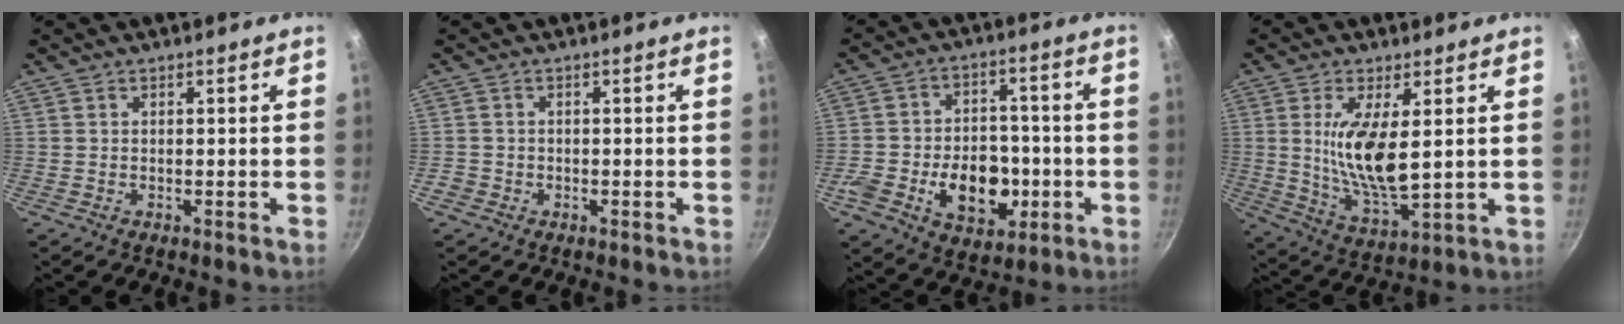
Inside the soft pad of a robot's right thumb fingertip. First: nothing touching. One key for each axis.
{"total": 1.7, "fx": -0.8, "fy": 1.4, "fz": 0.3, "tx": -0.005, "ty": 0.004, "tz": -0.014}
{"total": 15.7, "fx": -4.5, "fy": 10.9, "fz": 10.4, "tx": -0.136, "ty": 0.033, "tz": -0.063}
{"total": 12.5, "fx": 2.1, "fy": 4.5, "fz": 11.5, "tx": -0.216, "ty": -0.024, "tz": 0.050}